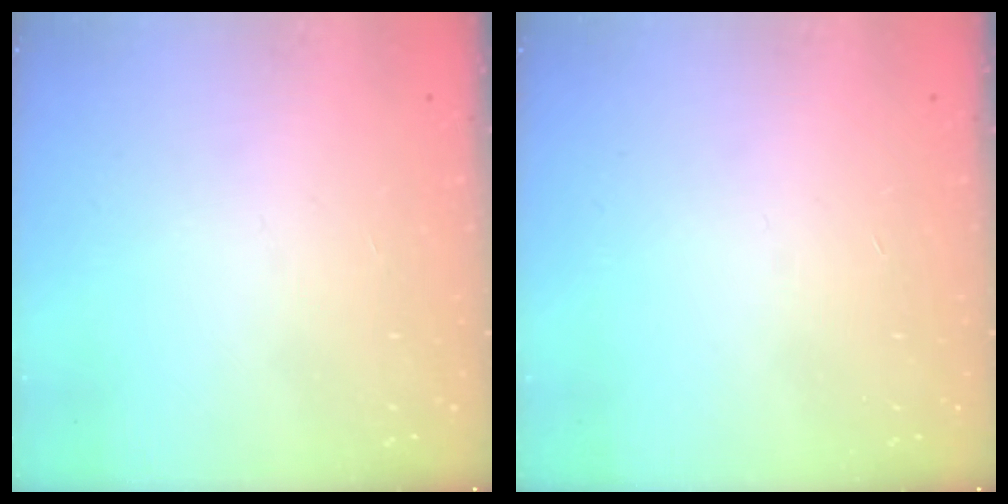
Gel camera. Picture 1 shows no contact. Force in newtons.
{"total": 0.0}